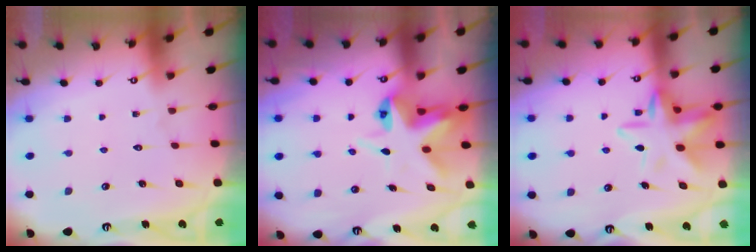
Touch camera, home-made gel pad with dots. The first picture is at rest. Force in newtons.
{"total": 7.5, "press": 7.5, "slide": 0.4}
{"total": 12.4, "press": 12.3, "slide": 1.4}